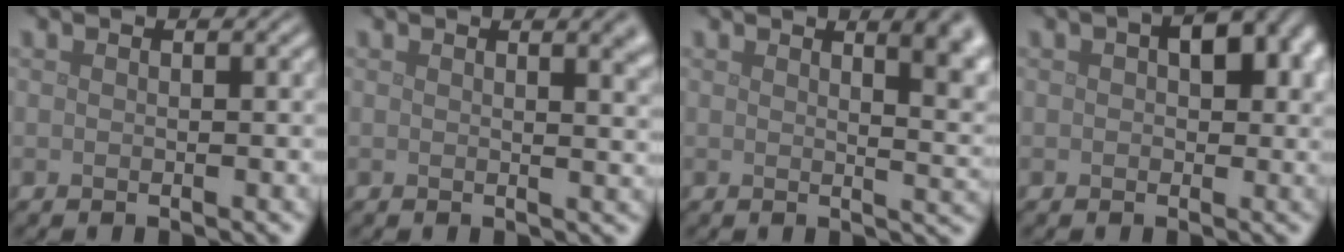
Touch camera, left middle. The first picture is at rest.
{"total": 3.4, "force": [1.8, 1.4, 2.6], "torque": [-0.012, 0.008, 0.021]}
{"total": 5.9, "force": [2.8, 2.3, 4.7], "torque": [-0.018, 0.011, 0.032]}
{"total": 5.1, "force": [1.4, 2.9, 3.9], "torque": [-0.045, 0.003, 0.013]}